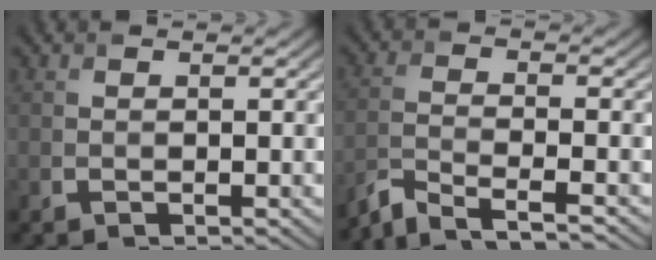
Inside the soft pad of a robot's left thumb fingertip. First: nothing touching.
{"total": 4.8, "force": [-4.3, 0.5, 2.1], "torque": [-0.037, -0.004, -0.095]}